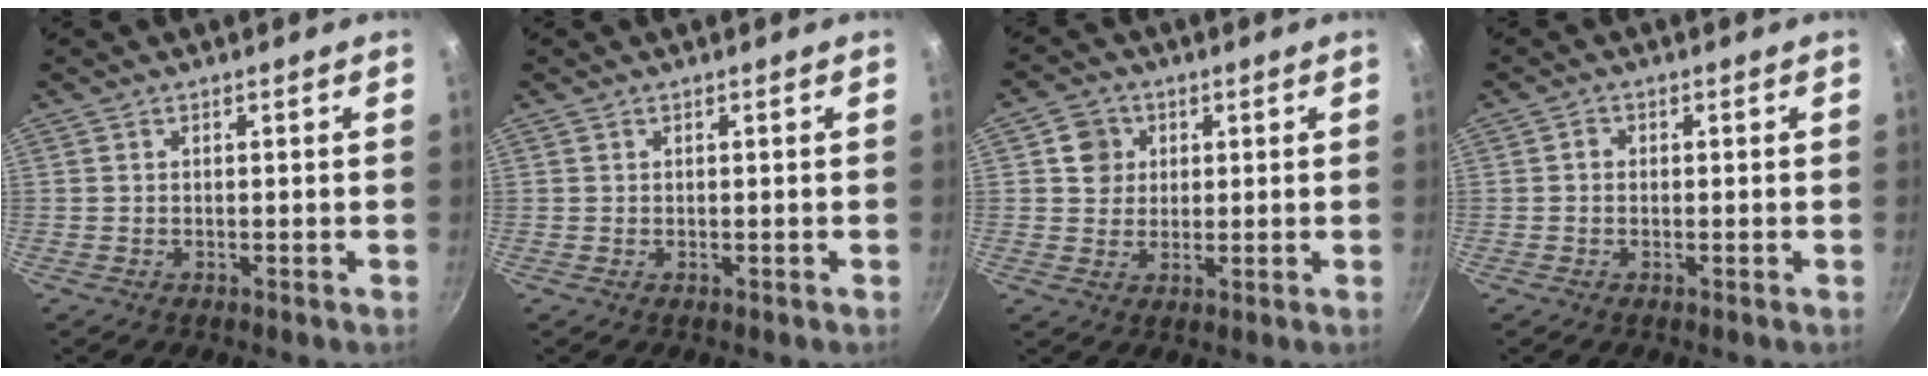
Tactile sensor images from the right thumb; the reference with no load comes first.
{"total": 0.0}
{"total": 5.4, "force": [1.6, 4.9, 1.6], "torque": [0.010, 0.000, 0.022]}
{"total": 1.4, "force": [0.0, 1.2, 0.7], "torque": [-0.011, 0.007, -0.004]}